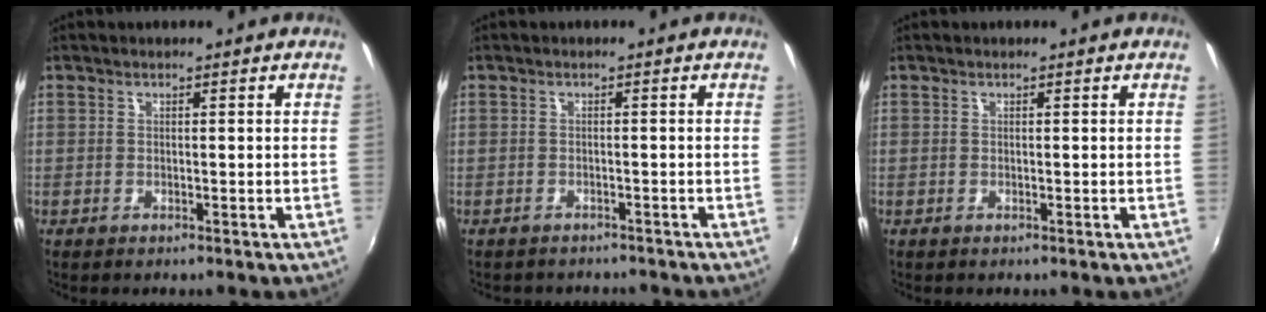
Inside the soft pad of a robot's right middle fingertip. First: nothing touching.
{"total": 3.3, "force": [-3.0, 1.5, 0.5], "torque": [-0.016, -0.005, -0.042]}
{"total": 0.0}